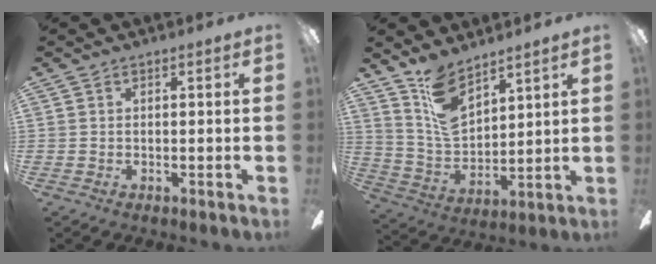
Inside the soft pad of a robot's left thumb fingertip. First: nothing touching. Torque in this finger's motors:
{"motor_torque": [-0.13, -0.11, -0.37, 0.03, -0.01]}